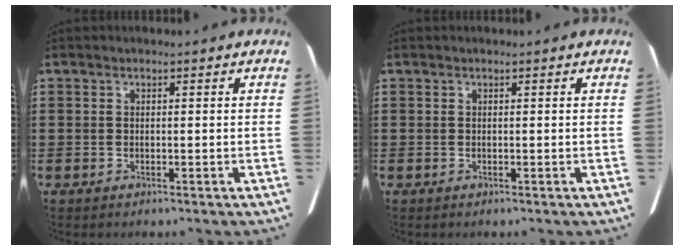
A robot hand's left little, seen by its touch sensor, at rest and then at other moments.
{"total": 0.0}